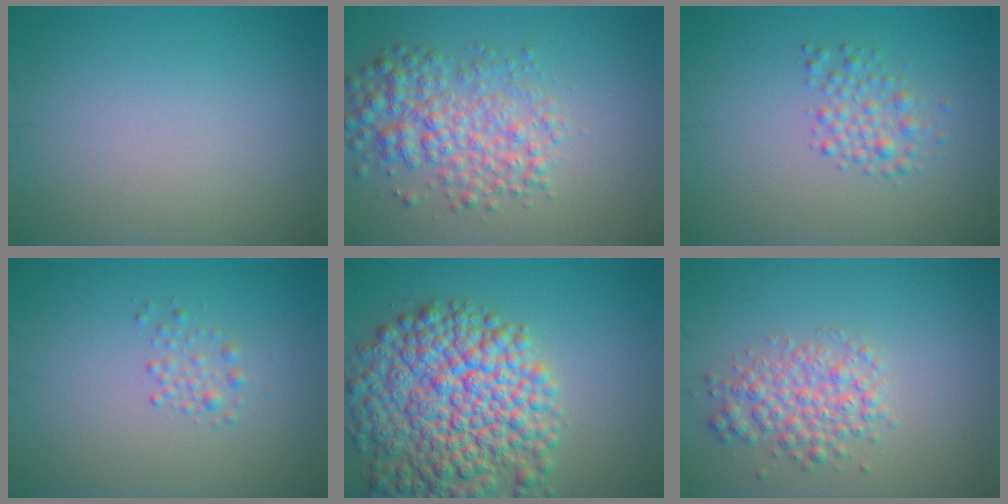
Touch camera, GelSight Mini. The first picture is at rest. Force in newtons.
{"total": 5.0, "press": 5.0, "slide": 0.1}
{"total": 2.2, "press": 2.2, "slide": 0.1}
{"total": 1.3, "press": 1.3, "slide": 0.1}
{"total": 11.4, "press": 11.4, "slide": 0.6}
{"total": 3.4, "press": 3.4, "slide": 0.1}